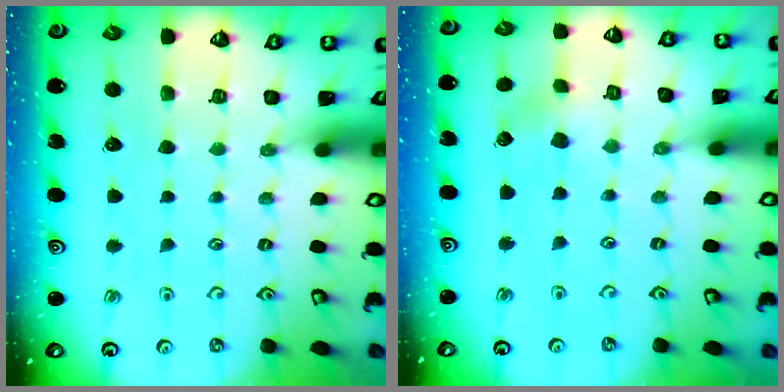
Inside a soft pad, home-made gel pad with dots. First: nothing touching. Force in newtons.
{"total": 3.7, "press": 3.6, "slide": 0.6}